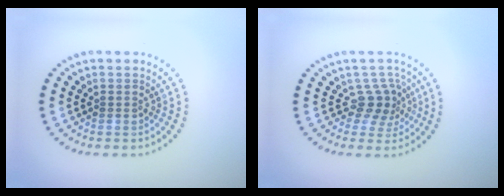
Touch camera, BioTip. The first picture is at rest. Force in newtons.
{"total": 2.5, "press": 1.8, "slide": 1.8}